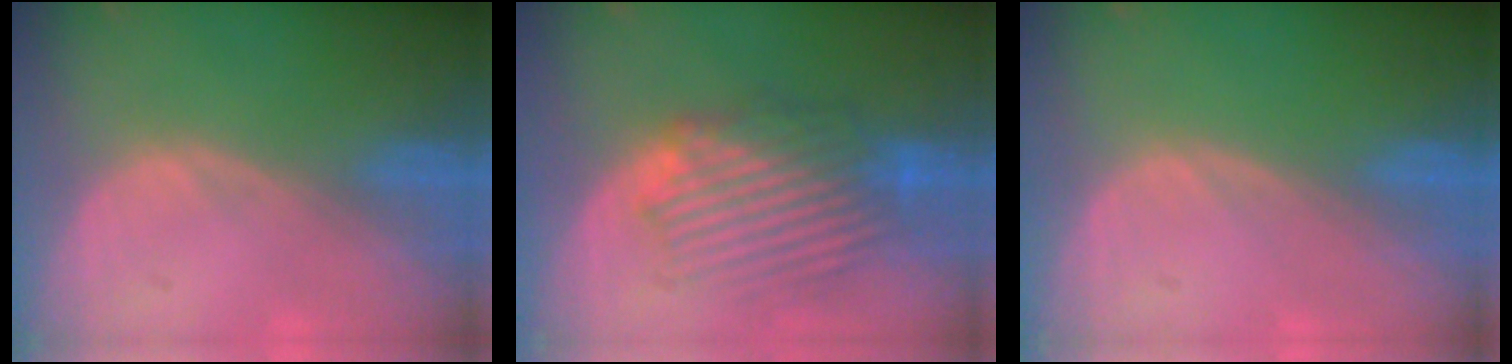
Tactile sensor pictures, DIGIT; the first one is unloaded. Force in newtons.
{"total": 9.0, "press": 8.6, "slide": 2.6}
{"total": 0.0}